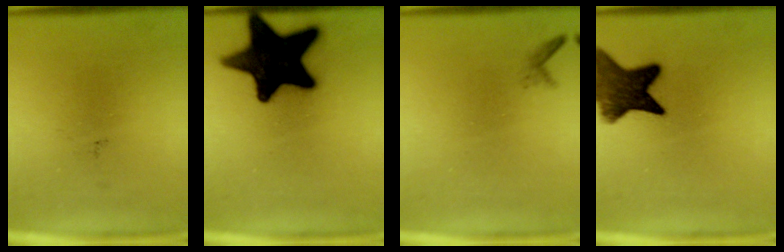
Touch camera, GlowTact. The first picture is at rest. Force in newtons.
{"total": 19.1}
{"total": 0.6}
{"total": 10.4}